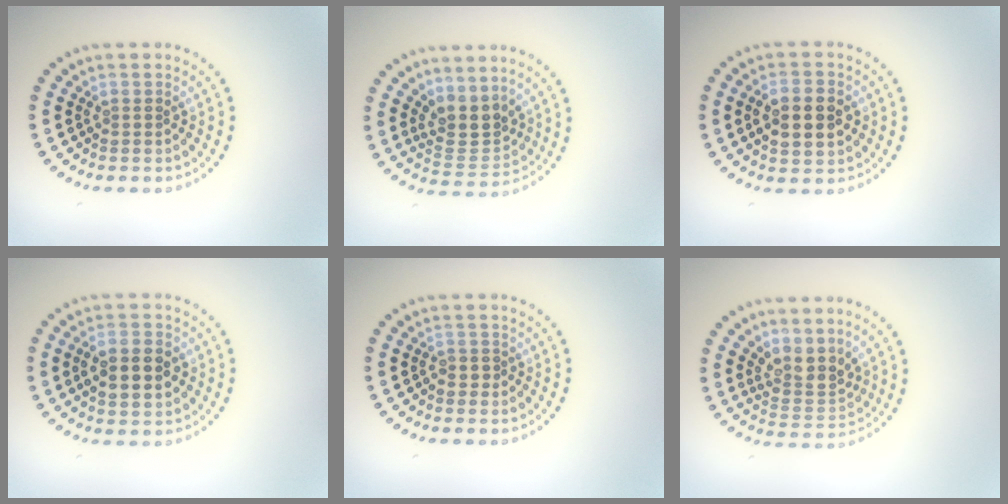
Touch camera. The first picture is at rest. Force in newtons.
{"total": 3.4, "press": 3.0, "slide": 1.6}
{"total": 5.2, "press": 5.2, "slide": 0.3}
{"total": 4.6, "press": 4.6, "slide": 0.1}
{"total": 0.7, "press": 0.6, "slide": 0.4}
{"total": 3.1, "press": 2.4, "slide": 1.9}